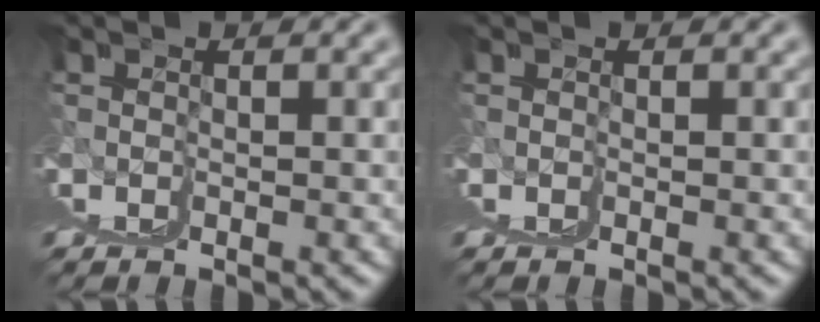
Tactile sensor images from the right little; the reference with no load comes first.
{"total": 0.0}